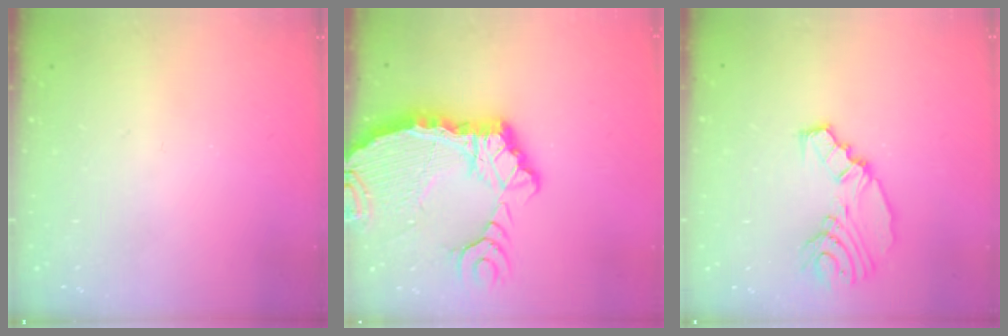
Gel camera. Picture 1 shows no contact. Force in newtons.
{"total": 13.4, "press": 13.3, "slide": 1.6}
{"total": 10.6, "press": 10.0, "slide": 3.5}